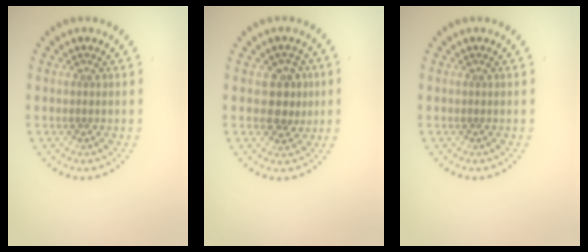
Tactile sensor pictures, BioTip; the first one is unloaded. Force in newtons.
{"total": 2.8, "press": 2.7, "slide": 0.9}
{"total": 0.0}